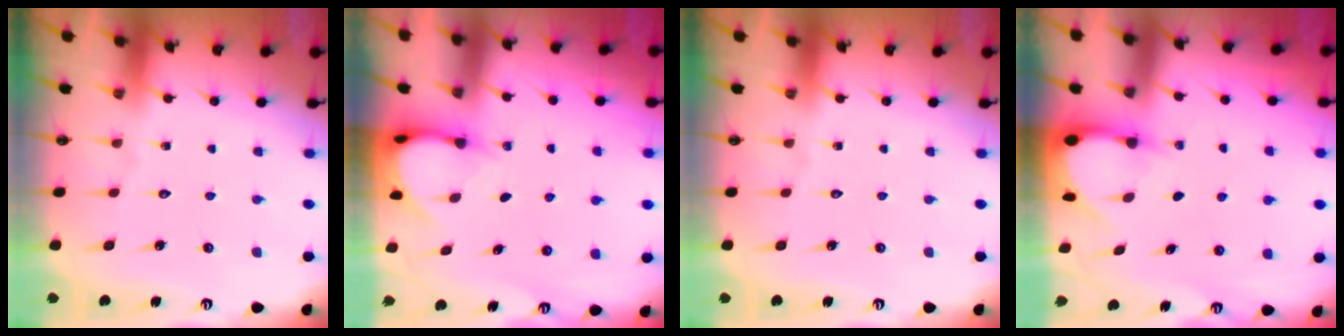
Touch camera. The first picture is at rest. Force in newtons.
{"total": 3.9, "press": 3.9, "slide": 0.3}
{"total": 0.0}
{"total": 3.0, "press": 3.0, "slide": 0.4}